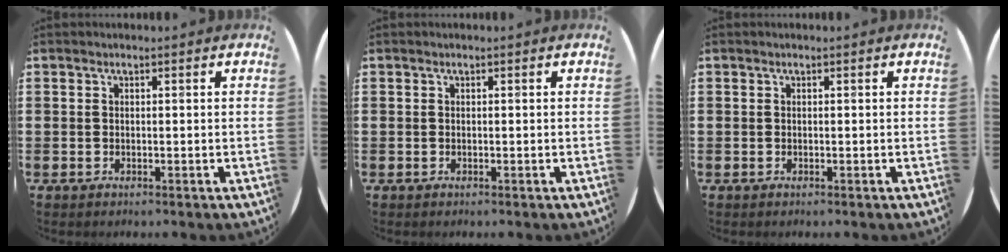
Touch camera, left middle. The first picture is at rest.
{"total": 0.0}
{"total": 0.0}